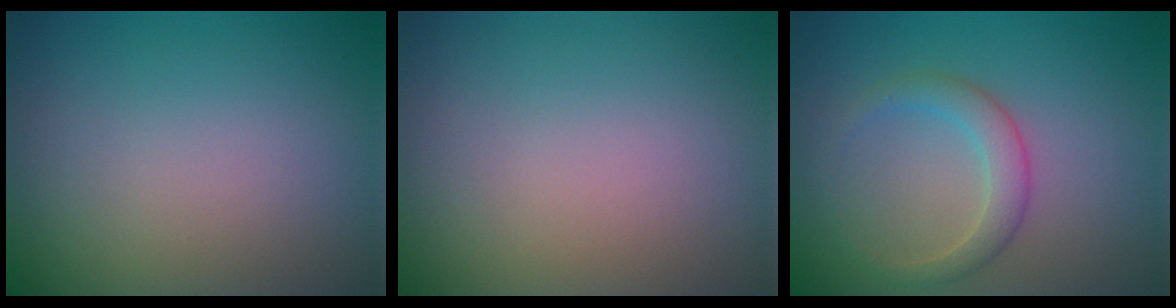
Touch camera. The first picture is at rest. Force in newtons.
{"total": 0.0}
{"total": 2.3, "press": 2.3, "slide": 0.1}